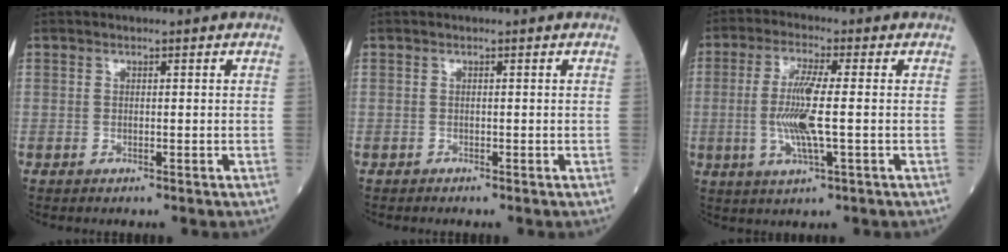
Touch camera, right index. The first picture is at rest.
{"total": 0.0}
{"total": 8.4, "force": [-0.7, 0.7, 8.3], "torque": [-0.173, -0.003, -0.016]}